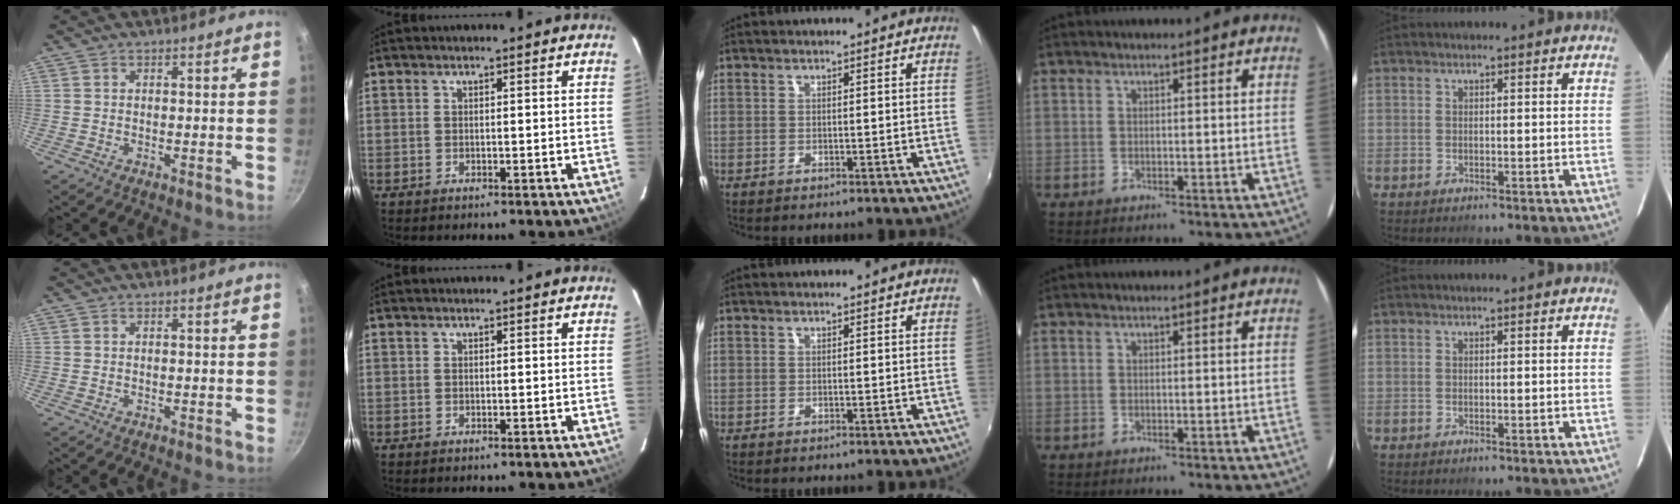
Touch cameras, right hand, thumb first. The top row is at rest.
{}